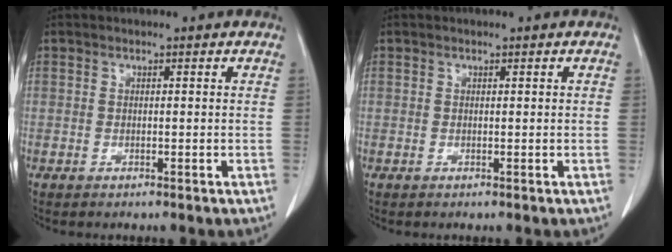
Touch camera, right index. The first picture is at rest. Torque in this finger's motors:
{"motor_torque": [0.00, -0.01, -0.01, -0.01]}